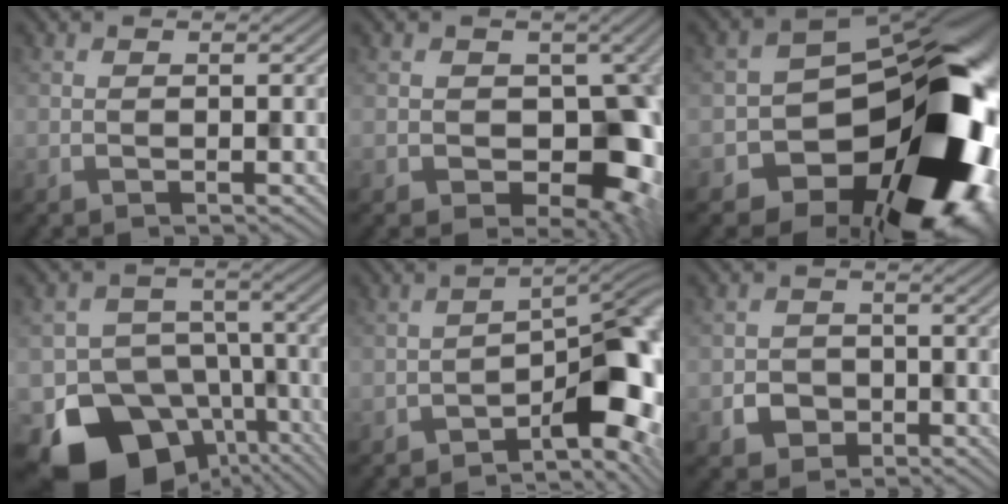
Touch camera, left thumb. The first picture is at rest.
{"total": 11.1, "force": [-0.7, 7.9, 7.7], "torque": [-0.107, -0.026, -0.012]}
{"total": 21.1, "force": [-7.6, 14.4, 13.4], "torque": [-0.161, -0.024, -0.113]}
{"total": 17.4, "force": [-10.2, 12.5, 6.5], "torque": [-0.136, -0.054, -0.145]}
{"total": 8.1, "force": [-3.7, 3.0, 6.5], "torque": [-0.068, 0.016, -0.062]}
{"total": 3.1, "force": [-1.5, 2.6, 0.9], "torque": [-0.017, -0.004, -0.028]}